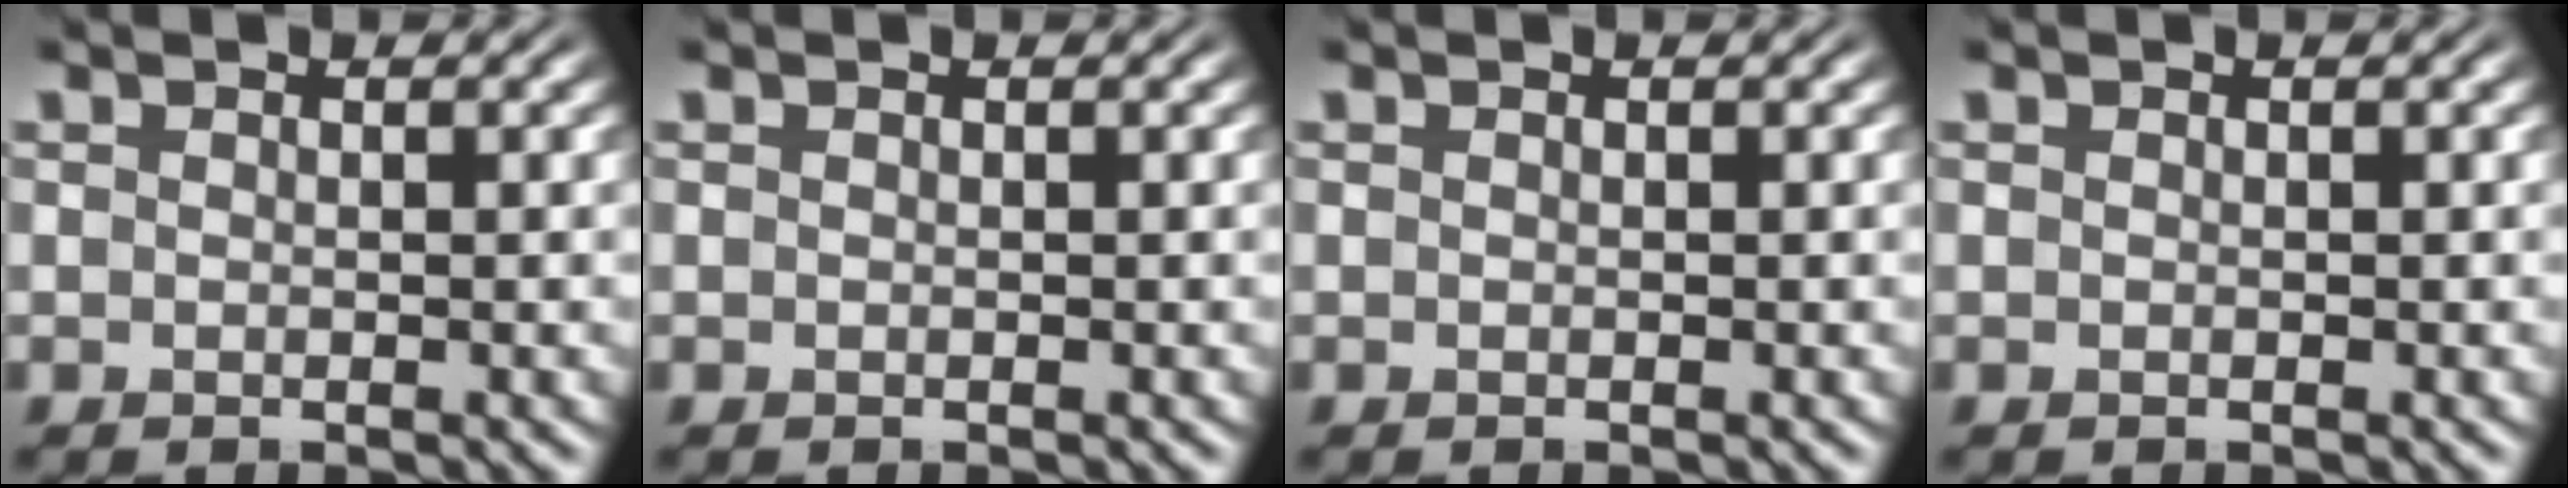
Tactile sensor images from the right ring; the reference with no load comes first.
{"total": 0.0}
{"total": 0.0}
{"total": 0.0}